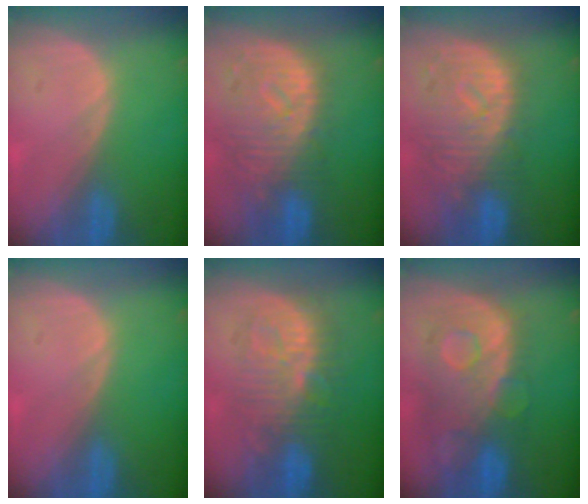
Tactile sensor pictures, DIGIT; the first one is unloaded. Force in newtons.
{"total": 11.3, "press": 9.9, "slide": 5.4}
{"total": 11.3, "press": 9.9, "slide": 5.4}
{"total": 0.0}
{"total": 9.4, "press": 9.3, "slide": 1.4}
{"total": 11.2, "press": 9.7, "slide": 5.5}